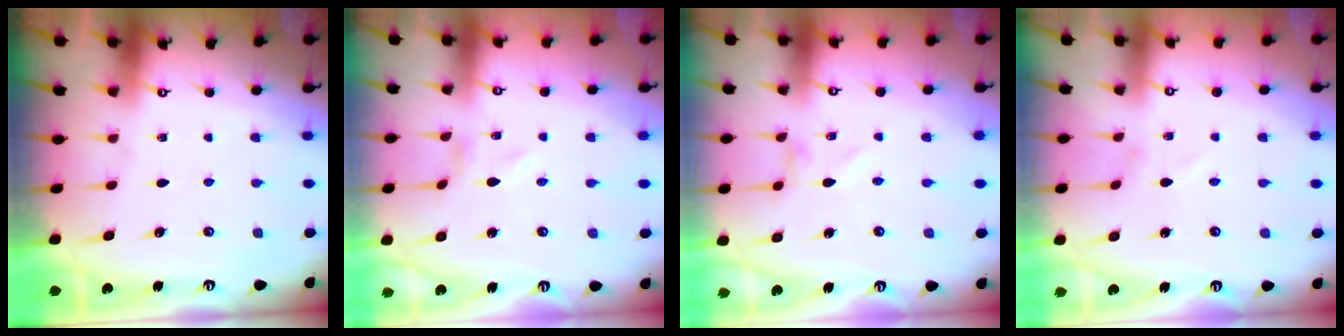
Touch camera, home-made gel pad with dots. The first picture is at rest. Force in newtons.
{"total": 1.2, "press": 1.2, "slide": 0.1}
{"total": 0.0}
{"total": 1.4, "press": 1.4, "slide": 0.2}